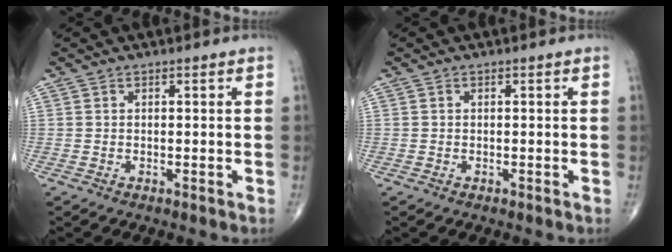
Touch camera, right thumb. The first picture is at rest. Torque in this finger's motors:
{"motor_torque": [-0.28, -0.06, -0.14, -0.05, -0.02]}